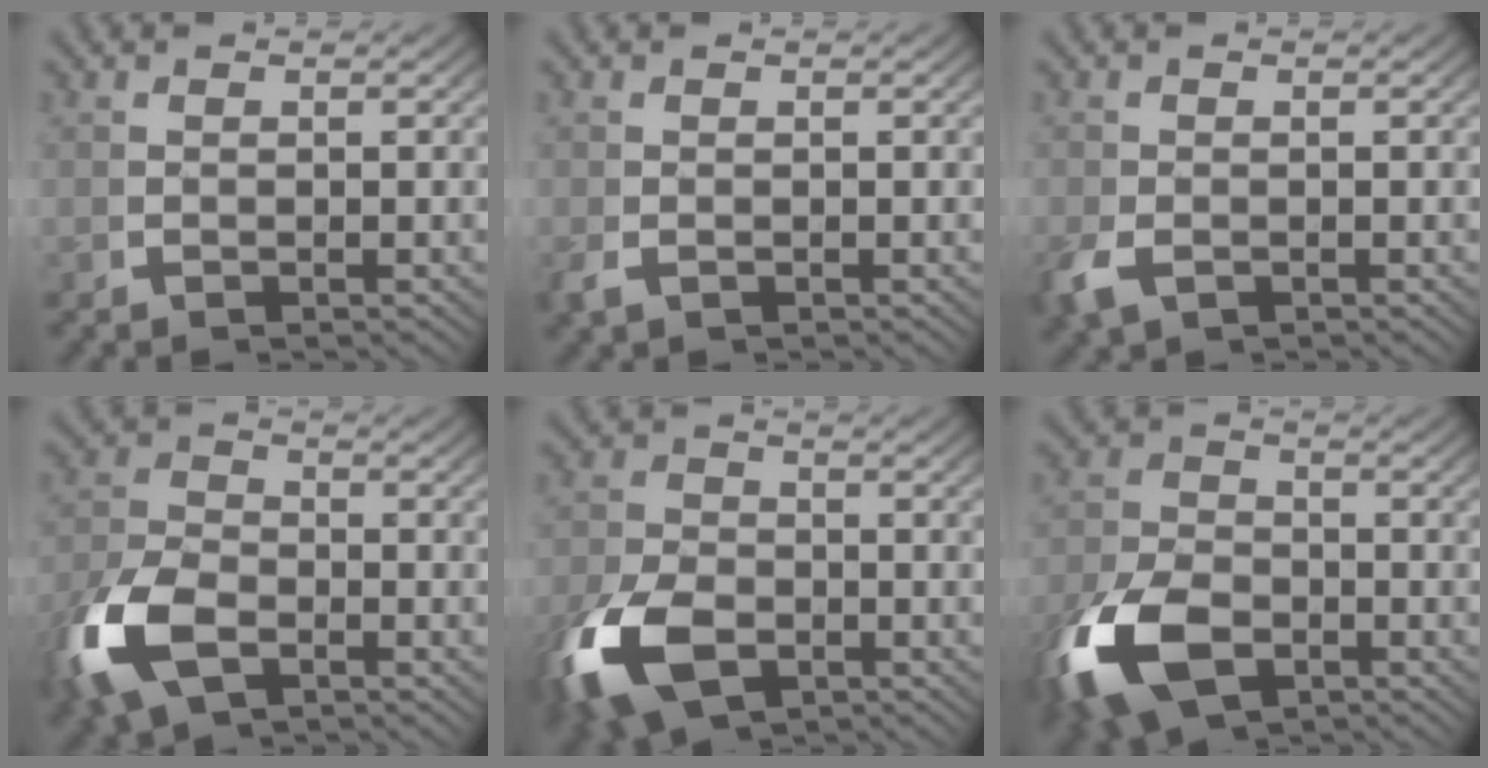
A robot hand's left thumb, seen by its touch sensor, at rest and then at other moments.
{"total": 1.2, "force": [-0.5, 0.9, 0.6], "torque": [-0.019, -0.006, -0.004]}
{"total": 2.6, "force": [-1.2, 1.8, 1.4], "torque": [-0.038, -0.010, -0.016]}
{"total": 7.4, "force": [-2.9, 4.7, 4.9], "torque": [-0.132, -0.016, -0.045]}
{"total": 7.9, "force": [-3.5, 4.9, 5.1], "torque": [-0.119, -0.030, -0.049]}
{"total": 8.8, "force": [-3.9, 5.5, 5.7], "torque": [-0.130, -0.031, -0.056]}